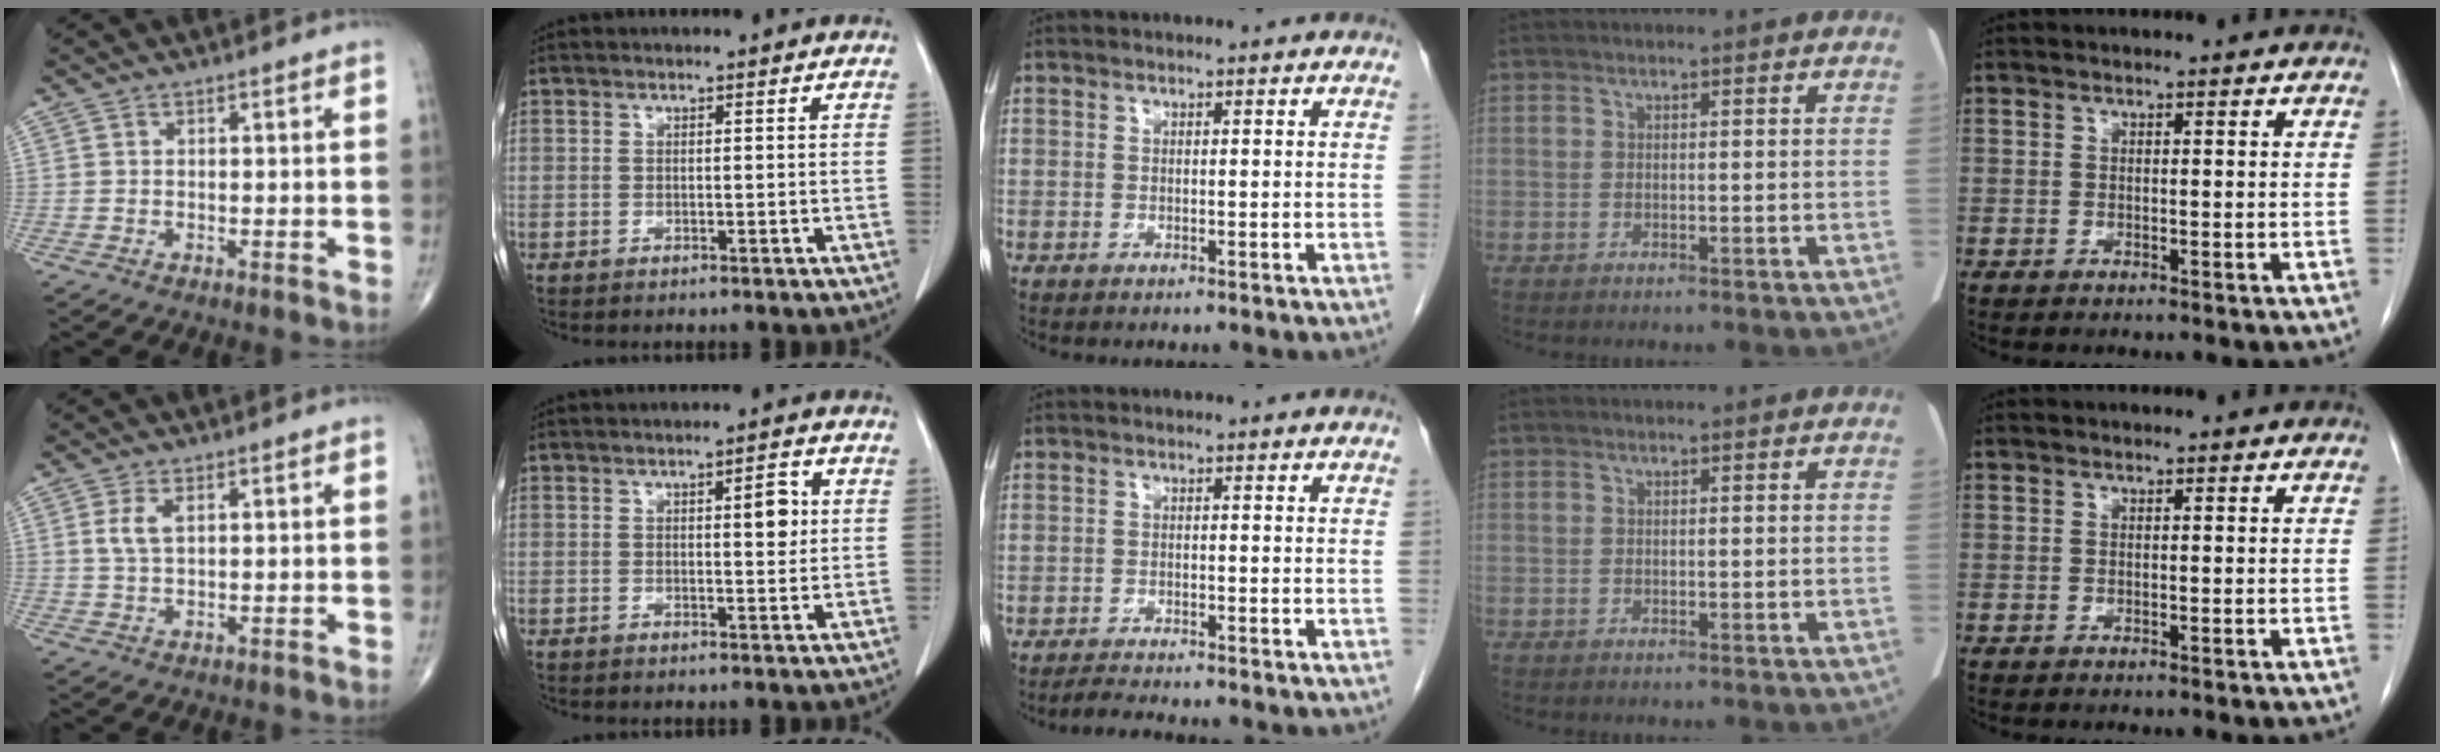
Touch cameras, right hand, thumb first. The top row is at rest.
{"thumb": {"total": 3.4, "force": [1.1, 1.6, 2.8], "torque": [-0.061, 0.000, 0.024]}, "index": {"total": 3.5, "force": [0.8, 1.1, 3.2], "torque": [-0.044, 0.001, 0.009]}, "middle": {"total": 3.0, "force": [-2.8, -0.2, 1.0], "torque": [-0.024, -0.013, -0.047]}}